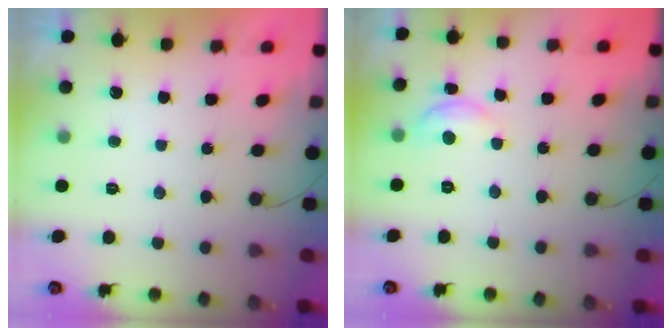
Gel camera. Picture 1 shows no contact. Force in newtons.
{"total": 6.7, "press": 6.7, "slide": 0.6}